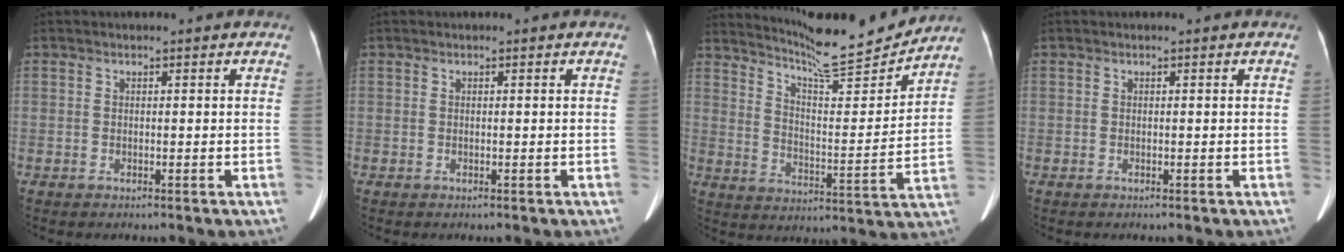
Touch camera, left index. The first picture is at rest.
{"total": 0.0}
{"total": 14.5, "force": [13.8, -0.1, 4.6], "torque": [-0.083, -0.030, 0.208]}
{"total": 0.0}